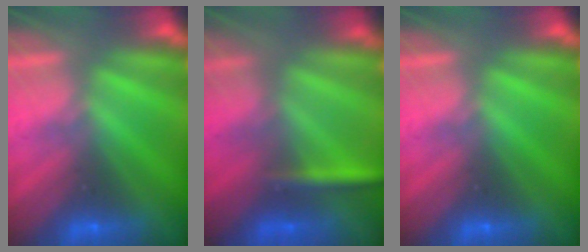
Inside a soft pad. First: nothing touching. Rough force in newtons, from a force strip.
{"total": 2.9}
{"total": 0.0}